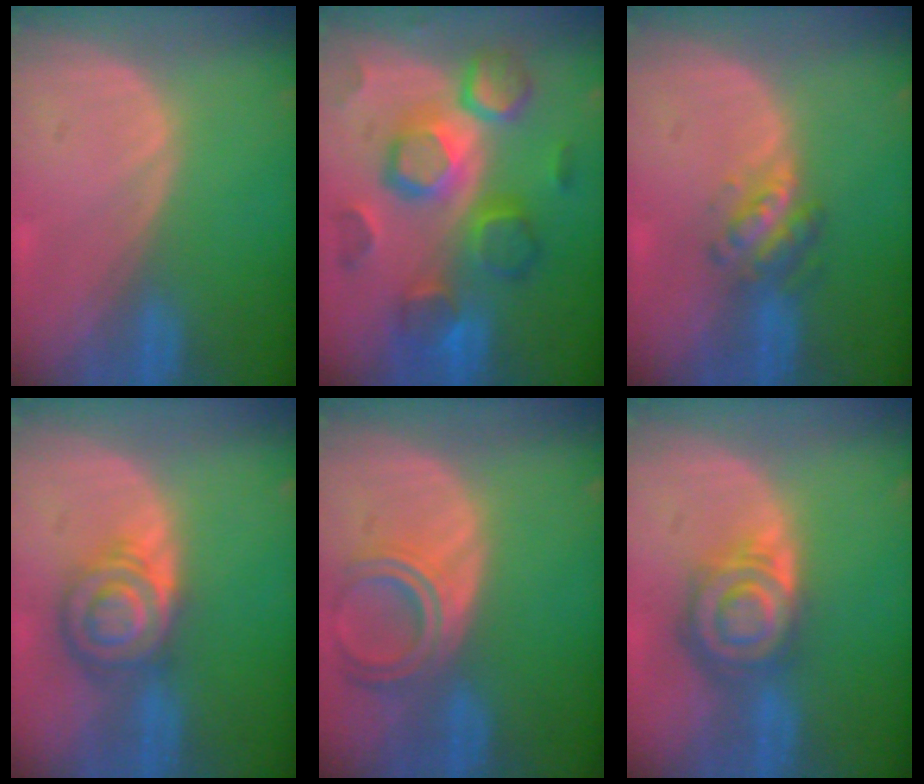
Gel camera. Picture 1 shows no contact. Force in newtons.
{"total": 11.5, "press": 11.4, "slide": 1.0}
{"total": 4.8, "press": 4.3, "slide": 2.1}
{"total": 6.6, "press": 6.6, "slide": 0.2}
{"total": 6.3, "press": 5.6, "slide": 2.8}
{"total": 8.1, "press": 7.1, "slide": 3.9}